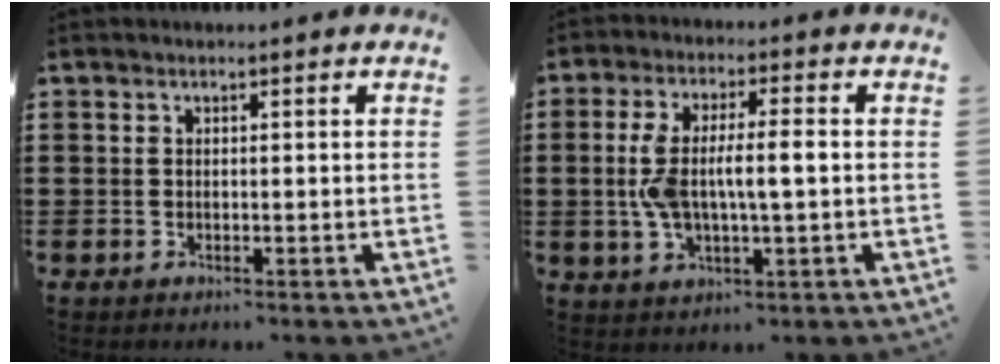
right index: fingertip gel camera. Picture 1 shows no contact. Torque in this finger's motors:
{"motor_torque": [1.15, -0.99, 0.66, 0.21]}